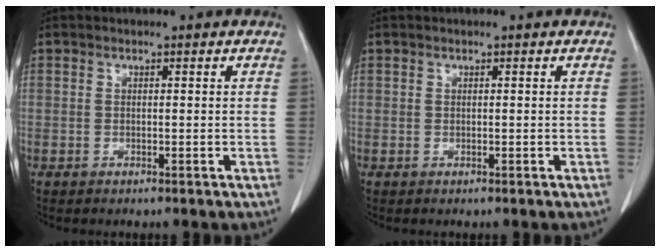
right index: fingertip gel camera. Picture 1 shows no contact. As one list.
[{"total": 0.0}]